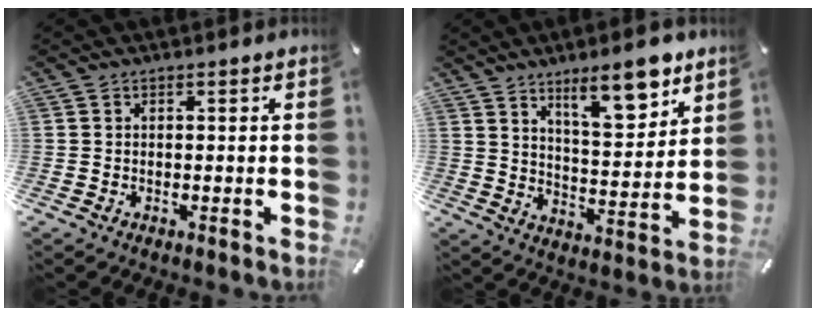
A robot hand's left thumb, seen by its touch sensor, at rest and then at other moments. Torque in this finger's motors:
{"motor_torque": [0.43, 0.32, 1.38, -1.40, 0.27]}